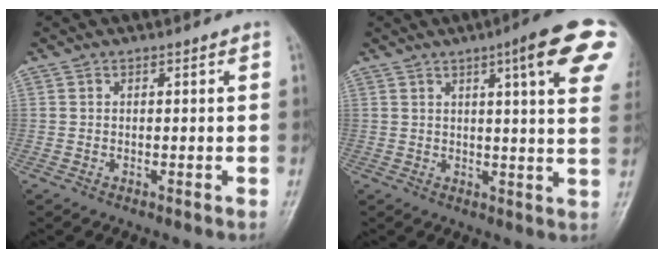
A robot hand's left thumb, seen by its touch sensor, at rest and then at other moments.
{"total": 14.4, "force": [6.7, 2.1, 12.5], "torque": [-0.141, -0.019, 0.076]}